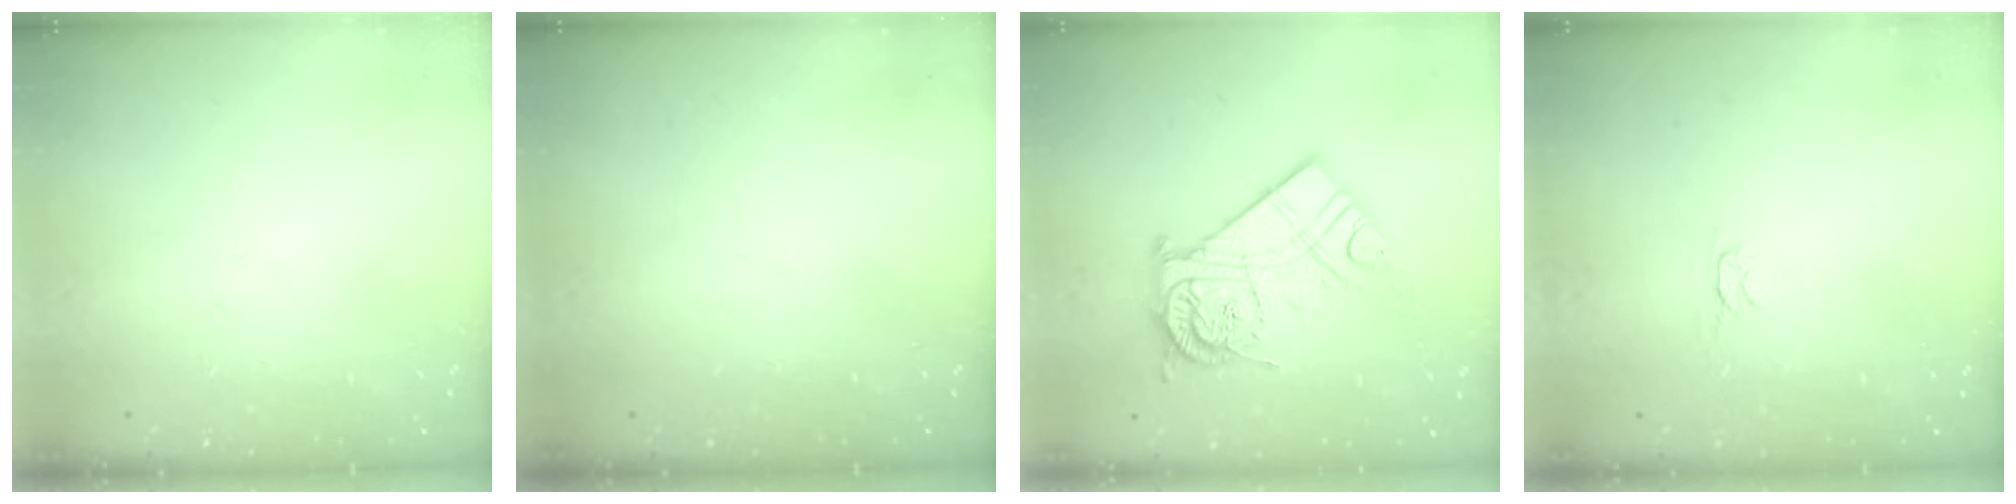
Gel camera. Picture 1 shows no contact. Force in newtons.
{"total": 0.0}
{"total": 15.8, "press": 15.7, "slide": 1.3}
{"total": 2.4, "press": 2.3, "slide": 0.5}